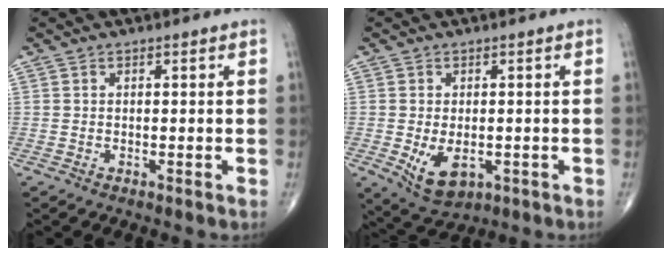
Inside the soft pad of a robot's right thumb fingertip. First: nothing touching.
{"total": 7.0, "force": [-1.6, 4.2, 5.3], "torque": [-0.081, -0.009, -0.012]}